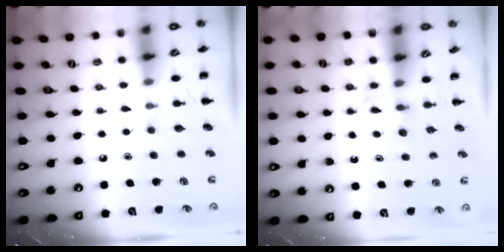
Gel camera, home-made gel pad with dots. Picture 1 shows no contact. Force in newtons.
{"total": 2.4, "press": 2.1, "slide": 1.1}